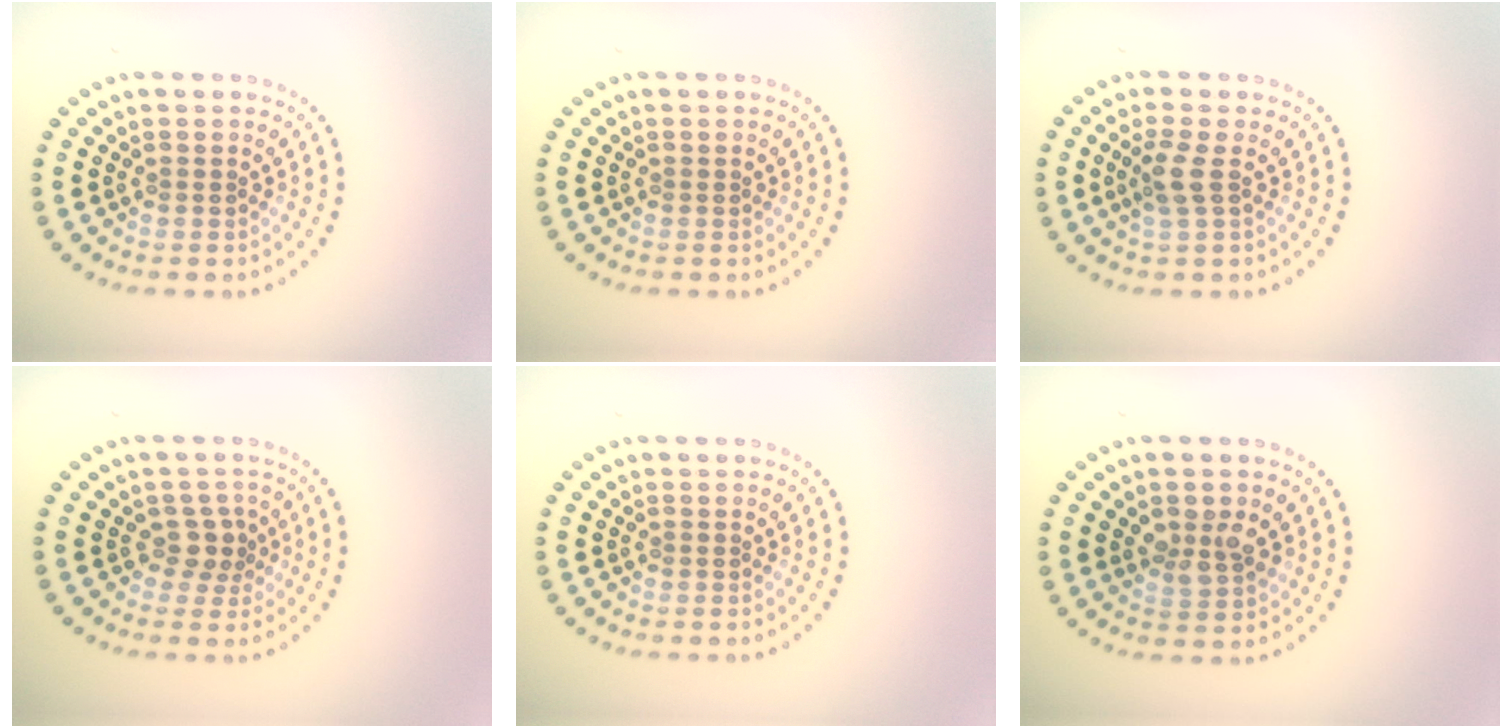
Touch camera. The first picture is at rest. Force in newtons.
{"total": 0.0}
{"total": 2.0, "press": 1.7, "slide": 1.0}
{"total": 2.1, "press": 1.6, "slide": 1.3}
{"total": 0.0}
{"total": 2.6, "press": 2.4, "slide": 1.0}